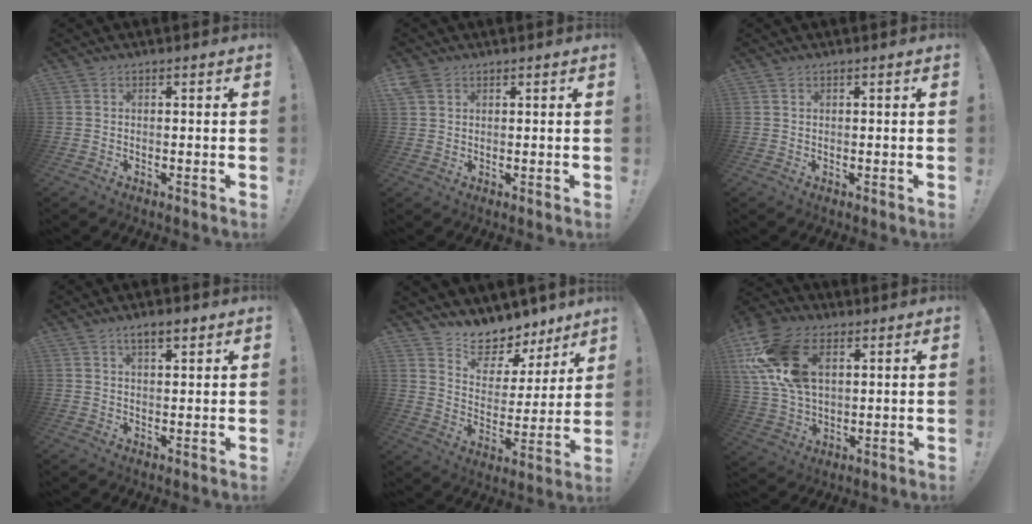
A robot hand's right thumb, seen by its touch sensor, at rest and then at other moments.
{"total": 3.4, "force": [2.2, 2.4, 1.2], "torque": [-0.021, -0.006, 0.042]}
{"total": 0.5, "force": [0.4, 0.4, 0.2], "torque": [-0.002, -0.002, 0.007]}
{"total": 4.6, "force": [3.0, 1.6, 3.1], "torque": [-0.050, -0.011, 0.050]}
{"total": 9.9, "force": [8.8, 4.3, 1.7], "torque": [-0.041, -0.082, 0.158]}
{"total": 18.6, "force": [5.8, 12.3, 12.6], "torque": [-0.252, -0.005, 0.112]}